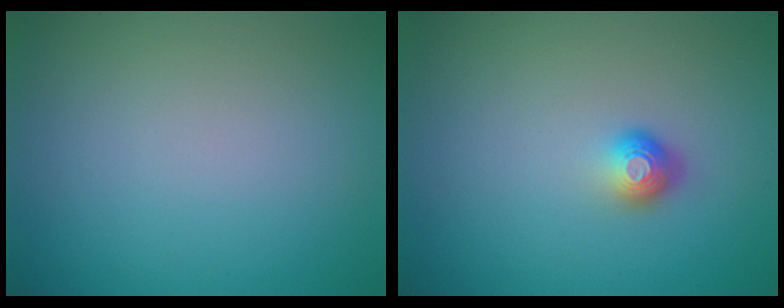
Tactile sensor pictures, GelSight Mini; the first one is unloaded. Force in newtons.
{"total": 1.8, "press": 1.2, "slide": 1.2}